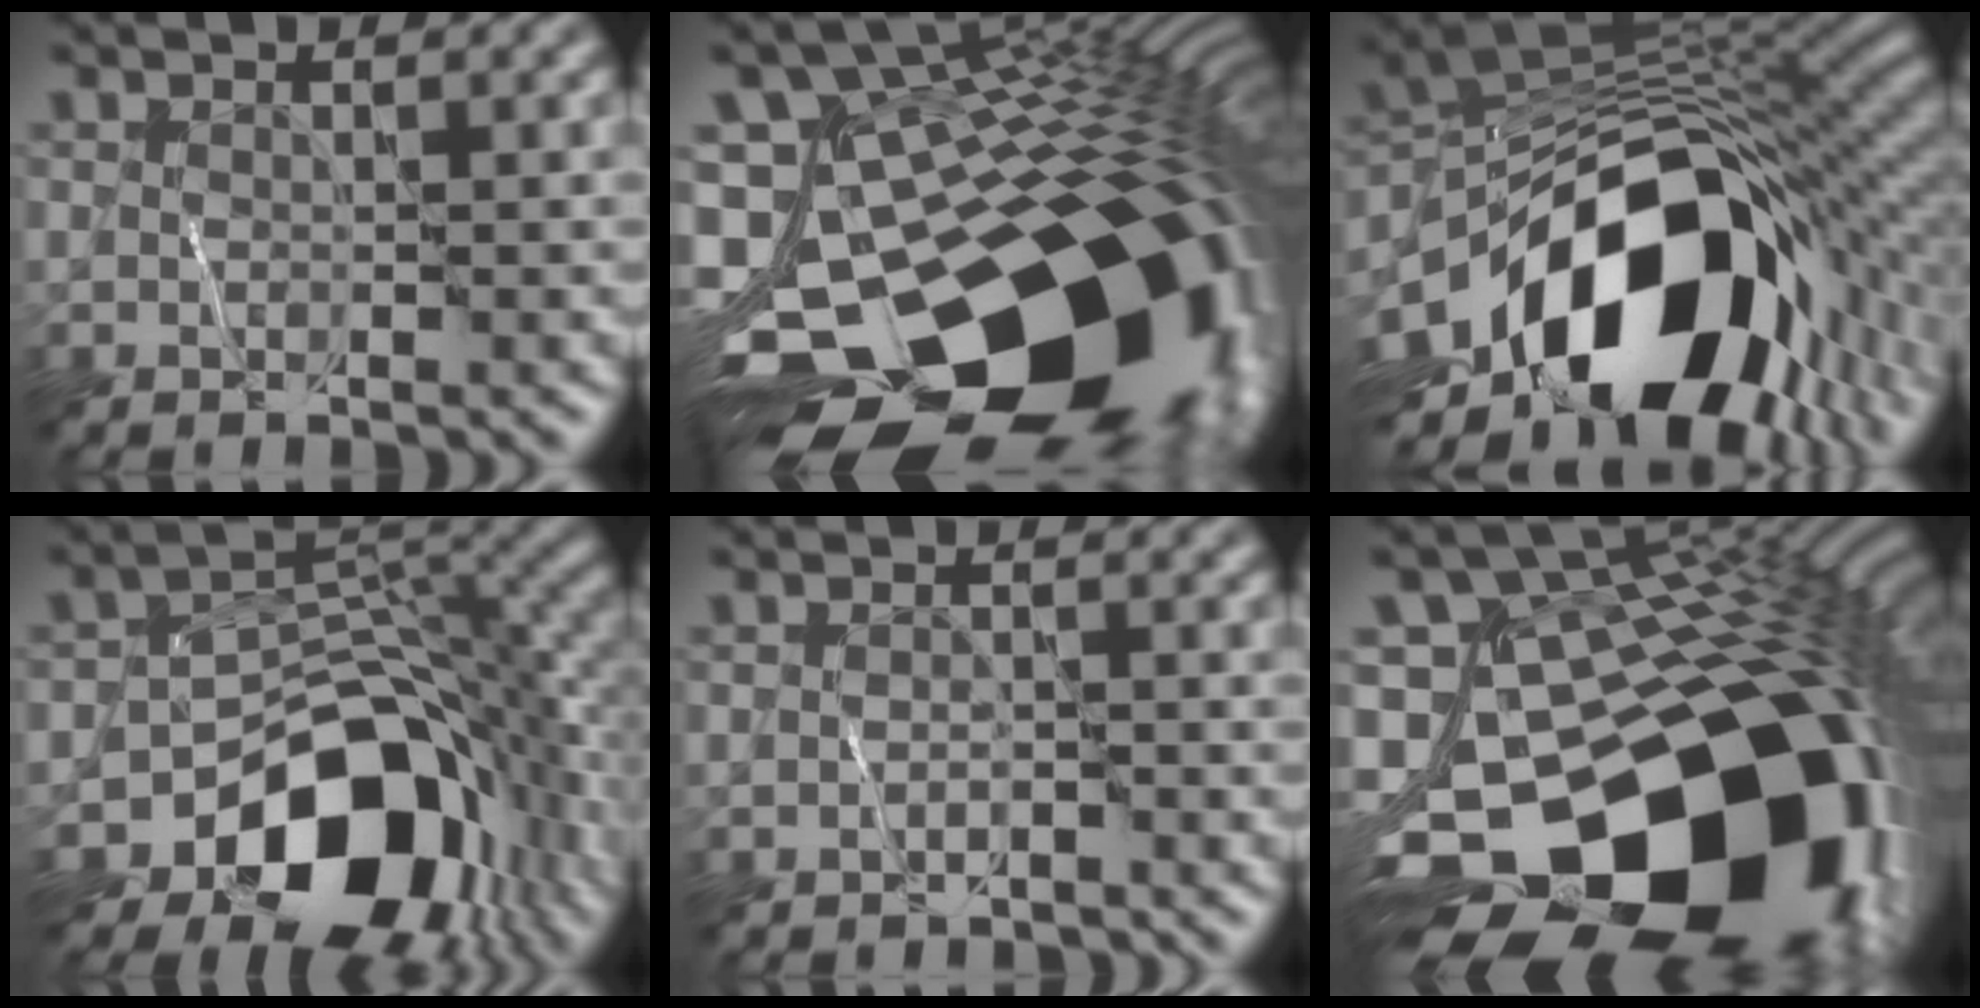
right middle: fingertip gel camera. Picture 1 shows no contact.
{"total": 21.1, "force": [-7.2, 12.7, 15.2], "torque": [-0.221, -0.014, -0.097]}
{"total": 17.3, "force": [-6.4, 10.6, 12.2], "torque": [-0.208, -0.026, -0.097]}
{"total": 13.4, "force": [-6.8, 8.8, 7.3], "torque": [-0.103, -0.011, -0.115]}
{"total": 0.8, "force": [-0.7, 0.3, 0.2], "torque": [-0.001, 0.002, -0.013]}
{"total": 20.7, "force": [-7.9, 14.0, 13.0], "torque": [-0.211, -0.036, -0.095]}